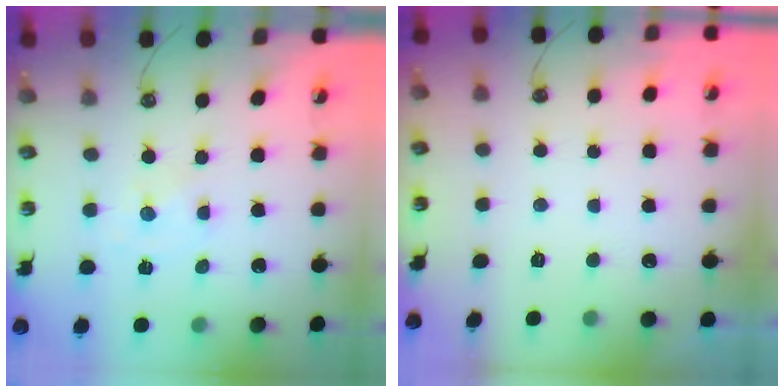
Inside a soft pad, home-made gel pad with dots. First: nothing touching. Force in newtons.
{"total": 0.0}